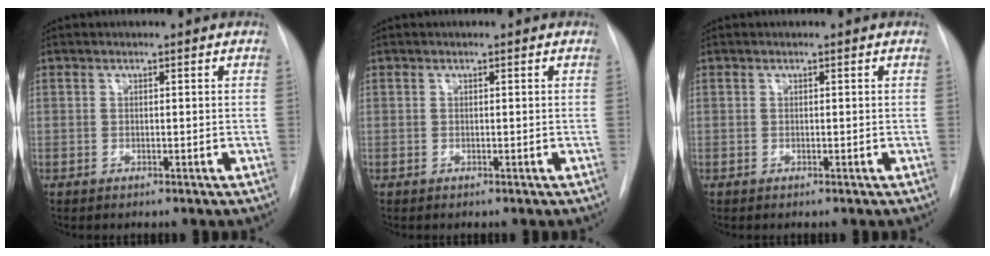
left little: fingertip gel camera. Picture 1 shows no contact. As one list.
[{"total": 0.0}, {"total": 0.0}]